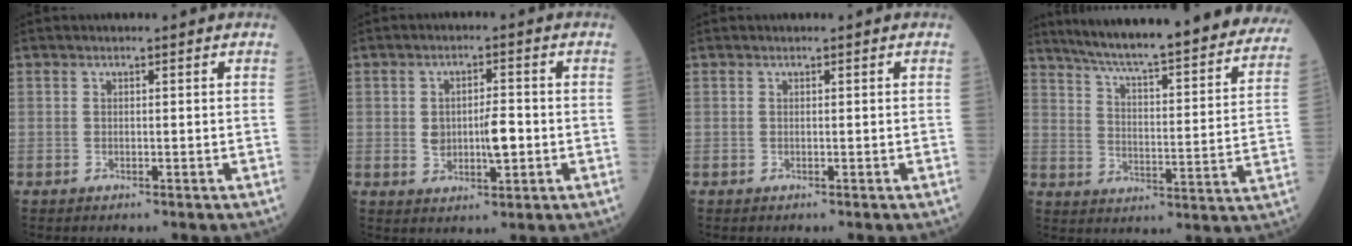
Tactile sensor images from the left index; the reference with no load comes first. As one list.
[{"total": 5.5, "force": [-0.5, 2.5, 4.8], "torque": [-0.083, 0.006, -0.003]}, {"total": 0.0}, {"total": 33.0, "force": [29.1, 3.8, 15.1], "torque": [-0.233, -0.066, 0.365]}]